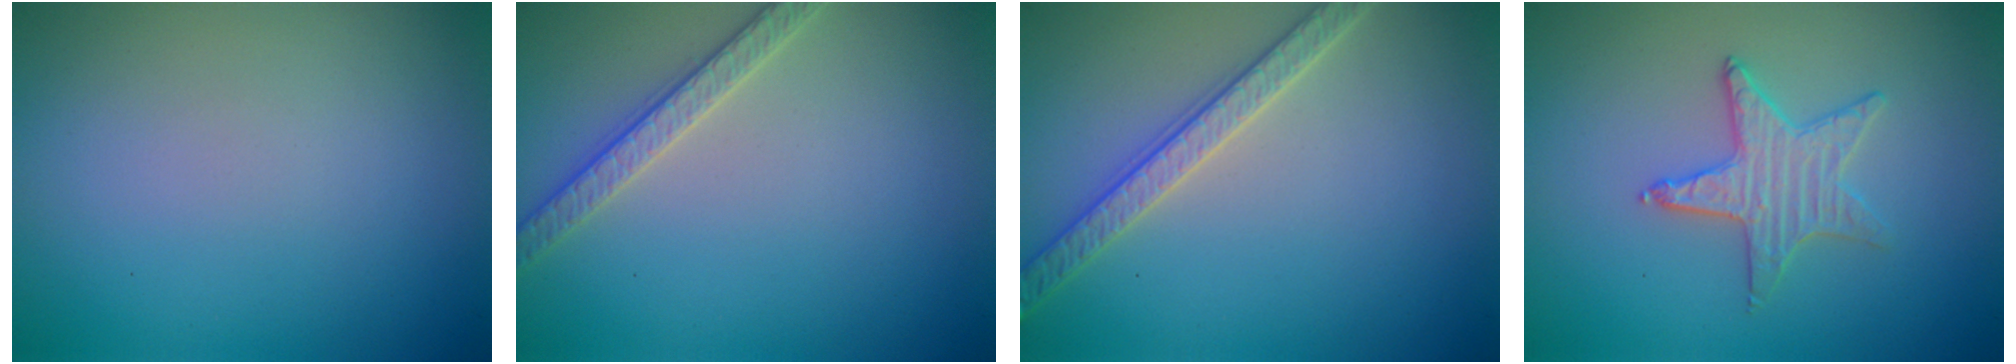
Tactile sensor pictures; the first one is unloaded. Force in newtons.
{"total": 2.6, "press": 2.6, "slide": 0.5}
{"total": 3.2, "press": 3.0, "slide": 1.0}
{"total": 1.9, "press": 1.9, "slide": 0.2}